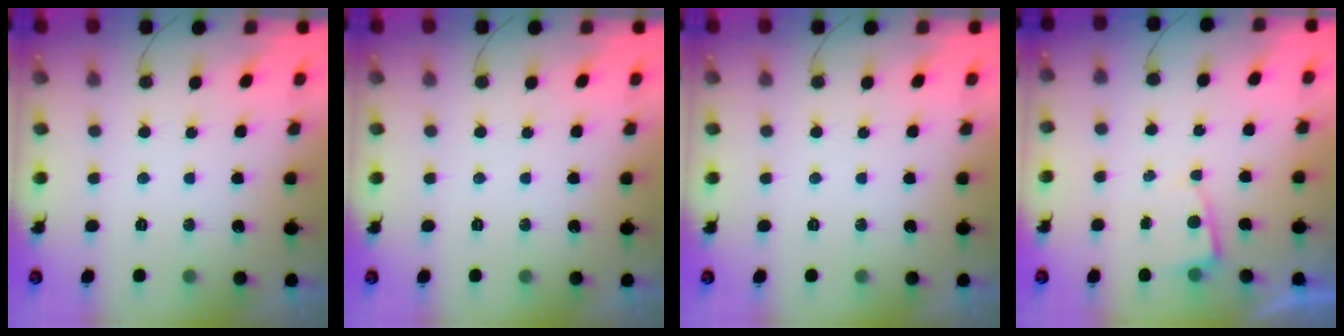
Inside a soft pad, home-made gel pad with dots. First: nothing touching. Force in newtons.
{"total": 0.0}
{"total": 0.0}
{"total": 2.8, "press": 2.8, "slide": 0.2}